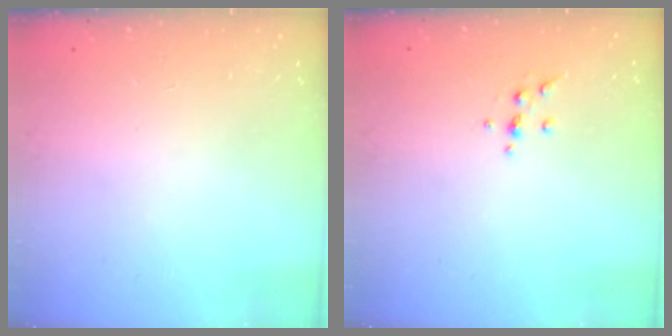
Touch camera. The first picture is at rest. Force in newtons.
{"total": 3.8, "press": 3.6, "slide": 1.2}